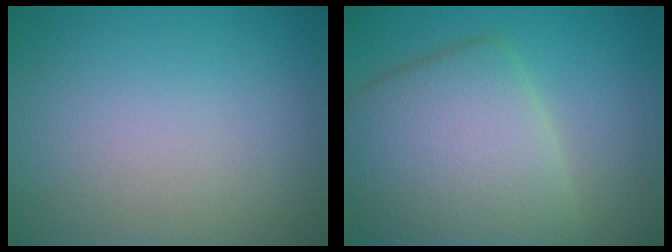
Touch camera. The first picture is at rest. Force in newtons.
{"total": 8.6, "press": 8.6, "slide": 0.4}